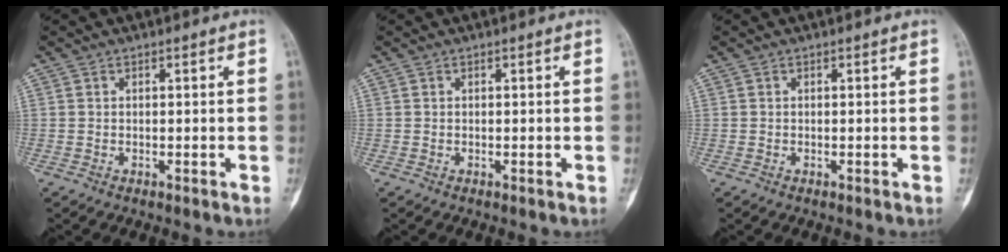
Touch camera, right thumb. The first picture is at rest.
{"total": 0.0}
{"total": 0.0}